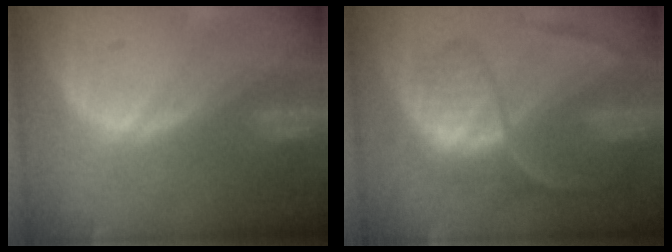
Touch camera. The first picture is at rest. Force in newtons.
{"total": 9.3, "press": 7.7, "slide": 5.2}